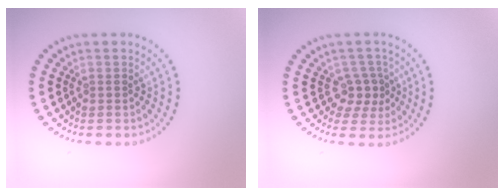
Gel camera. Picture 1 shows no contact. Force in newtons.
{"total": 2.3, "press": 1.9, "slide": 1.3}